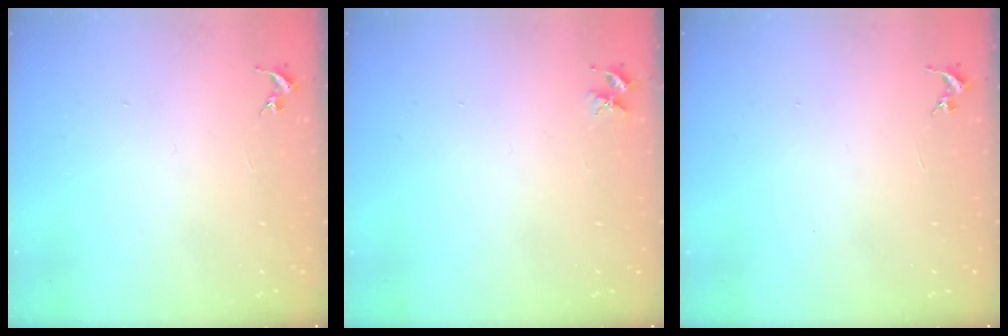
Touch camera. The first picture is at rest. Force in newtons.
{"total": 3.8, "press": 3.8, "slide": 0.5}
{"total": 0.0}